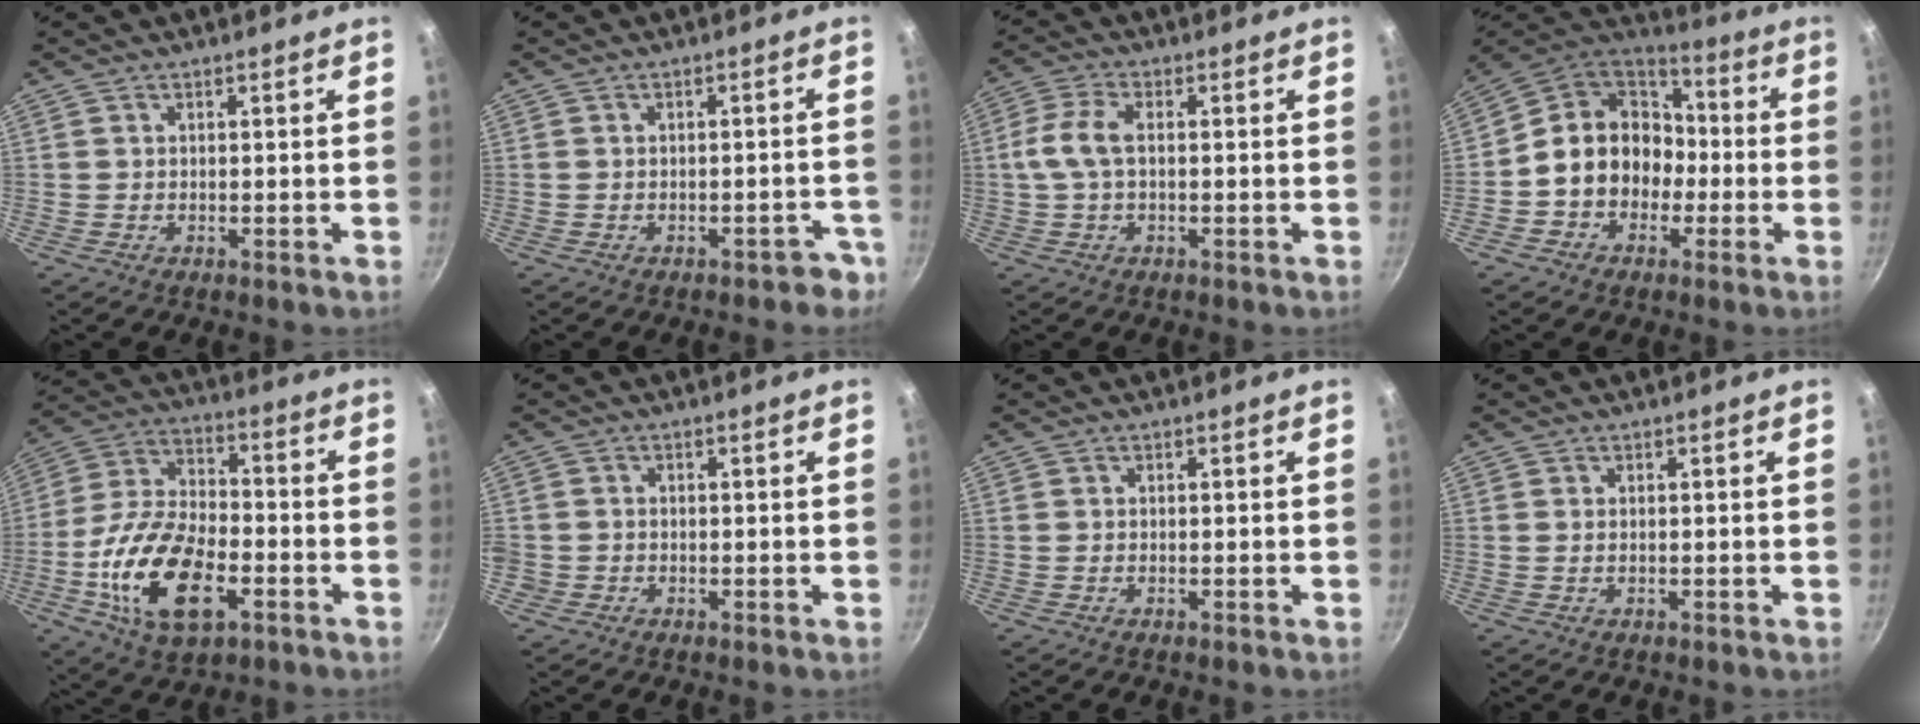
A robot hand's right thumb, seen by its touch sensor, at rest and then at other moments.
{"total": 3.7, "force": [-2.4, 2.1, 1.7], "torque": [0.015, 0.038, -0.008]}
{"total": 6.1, "force": [0.1, 3.2, 5.2], "torque": [-0.117, 0.017, -0.004]}
{"total": 14.9, "force": [-2.0, 12.5, 7.8], "torque": [-0.089, 0.050, -0.048]}
{"total": 19.7, "force": [-6.4, 10.4, 15.5], "torque": [-0.285, 0.028, -0.121]}
{"total": 1.8, "force": [-0.5, 1.6, 0.6], "torque": [-0.011, 0.002, -0.010]}
{"total": 0.0}
{"total": 0.7, "force": [0.1, 0.4, 0.6], "torque": [-0.011, 0.001, 0.002]}